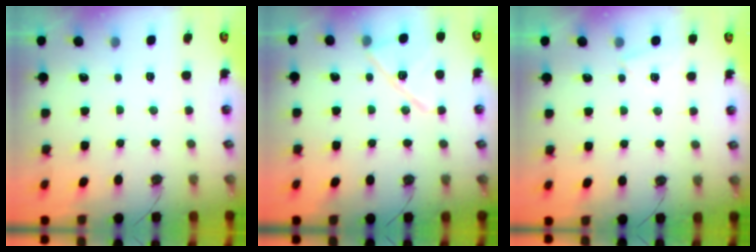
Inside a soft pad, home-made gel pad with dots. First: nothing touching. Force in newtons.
{"total": 12.6, "press": 12.4, "slide": 2.3}
{"total": 3.8, "press": 3.2, "slide": 2.0}